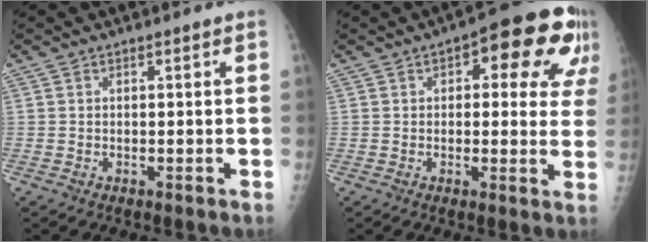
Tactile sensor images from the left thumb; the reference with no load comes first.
{"total": 15.2, "force": [6.1, 6.7, 12.2], "torque": [-0.102, 0.003, 0.063]}